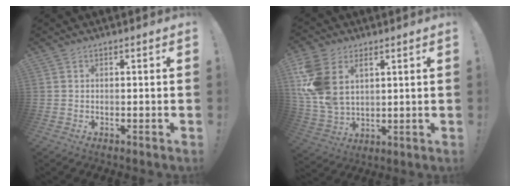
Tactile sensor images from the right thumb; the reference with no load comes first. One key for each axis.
{"total": 13.7, "fx": 5.2, "fy": 9.4, "fz": 8.6, "tx": -0.182, "ty": -0.025, "tz": 0.101}